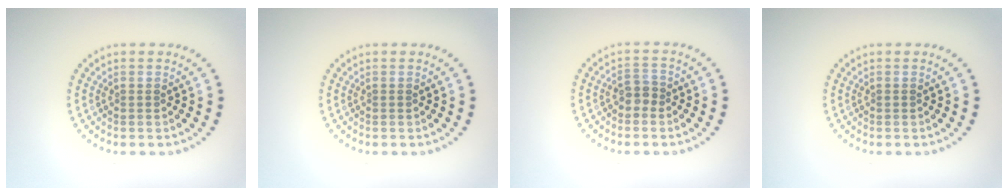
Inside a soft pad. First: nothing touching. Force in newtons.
{"total": 0.0}
{"total": 1.5, "press": 1.3, "slide": 0.7}
{"total": 0.0}